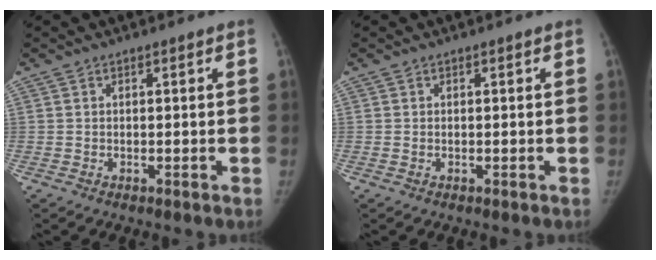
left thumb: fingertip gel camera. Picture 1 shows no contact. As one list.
[{"total": 0.0}]